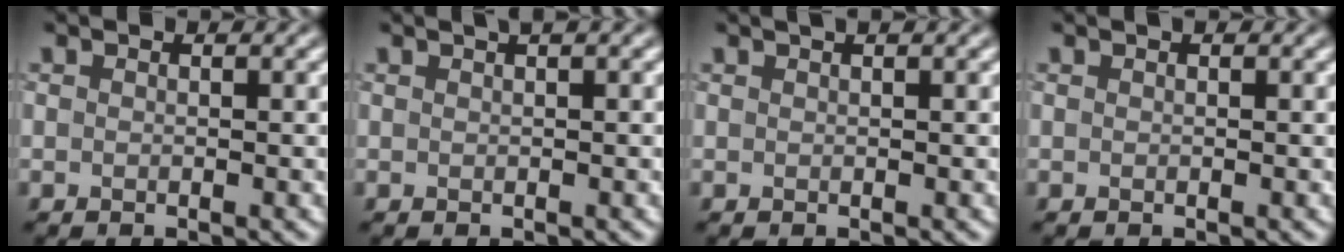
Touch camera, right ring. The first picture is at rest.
{"total": 1.7, "force": [1.0, 0.5, 1.3], "torque": [-0.016, 0.002, 0.009]}
{"total": 1.0, "force": [0.6, 0.3, 0.7], "torque": [-0.007, 0.000, 0.005]}
{"total": 0.0}